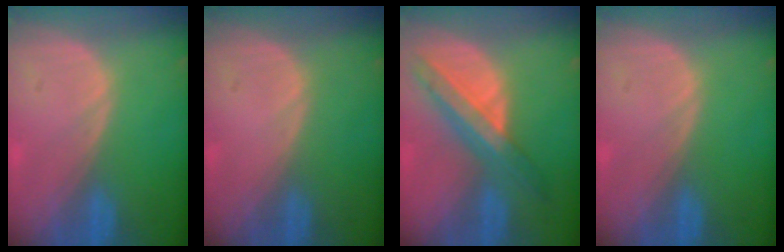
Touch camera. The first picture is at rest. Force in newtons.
{"total": 0.0}
{"total": 8.5, "press": 7.3, "slide": 4.4}
{"total": 0.0}